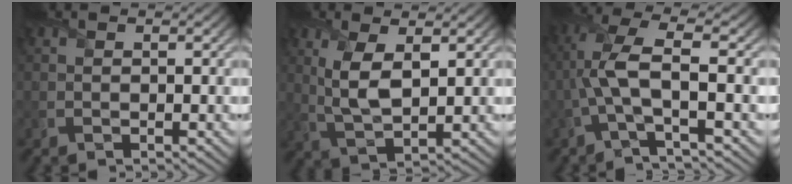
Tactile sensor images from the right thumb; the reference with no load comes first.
{"total": 6.1, "force": [1.8, 2.5, 5.2], "torque": [-0.123, -0.003, 0.042]}
{"total": 6.7, "force": [-0.9, 1.6, 6.4], "torque": [-0.149, 0.020, -0.034]}